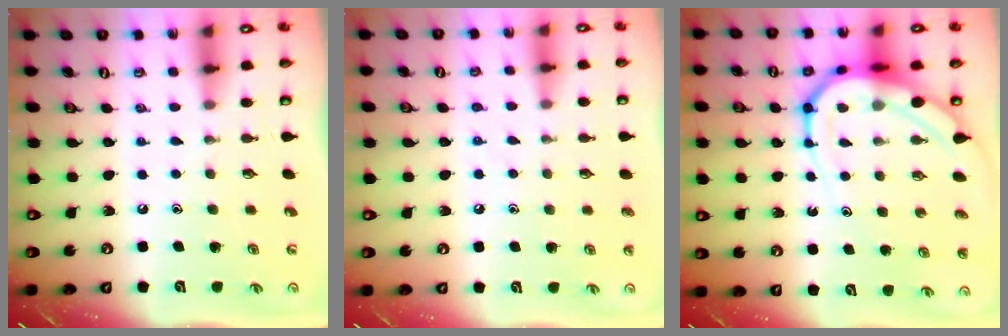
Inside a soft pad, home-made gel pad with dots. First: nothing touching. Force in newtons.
{"total": 6.2, "press": 6.1, "slide": 0.6}
{"total": 12.9, "press": 12.9, "slide": 1.2}